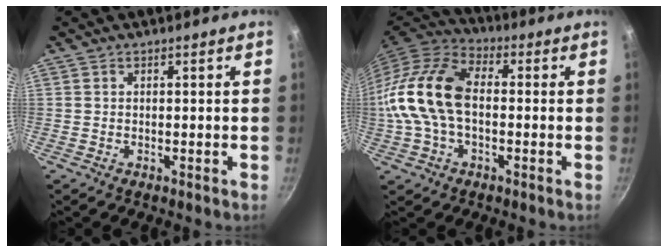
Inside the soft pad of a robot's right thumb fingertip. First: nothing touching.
{"total": 17.7, "force": [-0.7, 11.2, 13.7], "torque": [-0.265, 0.040, -0.028]}